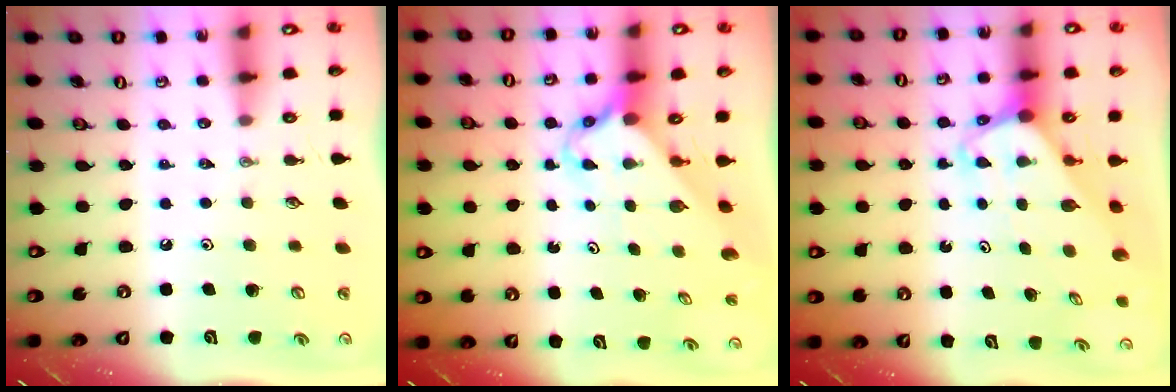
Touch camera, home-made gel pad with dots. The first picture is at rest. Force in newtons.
{"total": 2.6, "press": 2.6, "slide": 0.3}
{"total": 2.5, "press": 2.5, "slide": 0.1}